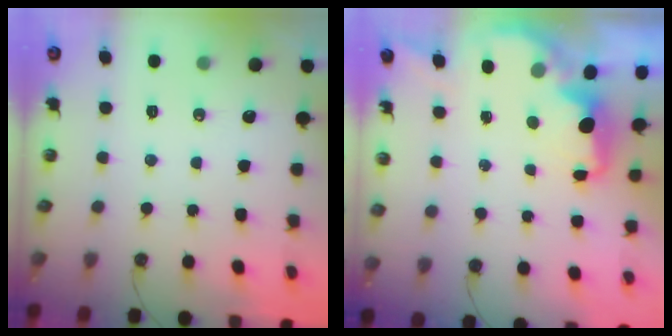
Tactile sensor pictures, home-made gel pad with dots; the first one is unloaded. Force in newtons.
{"total": 2.3, "press": 2.2, "slide": 0.8}